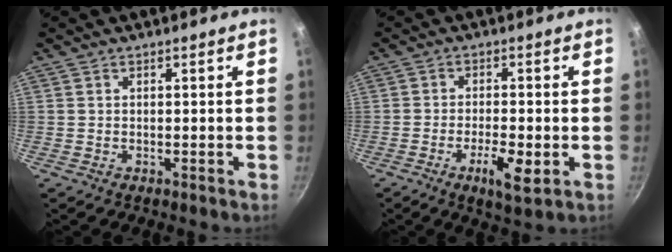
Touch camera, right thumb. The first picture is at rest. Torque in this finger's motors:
{"motor_torque": [-0.11, 0.26, 0.30, 0.19, -0.02]}